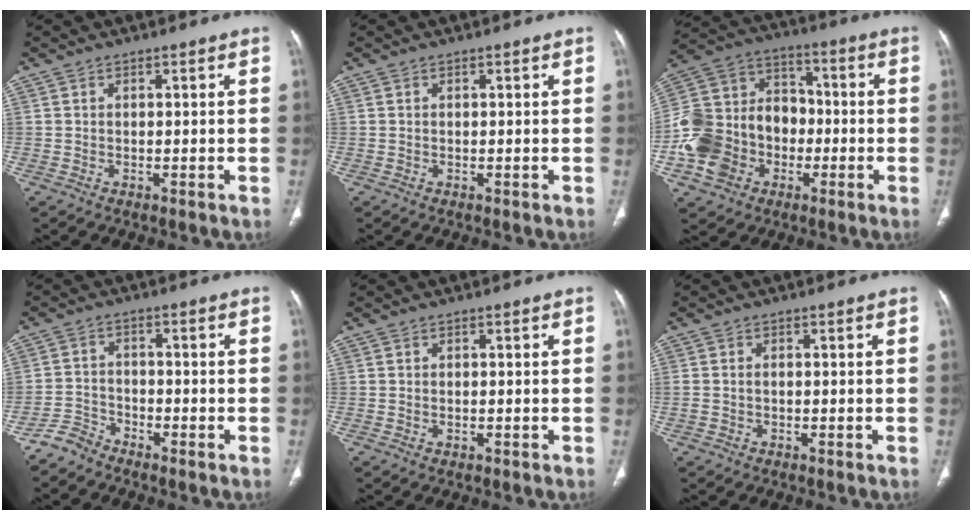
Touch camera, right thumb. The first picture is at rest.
{"total": 0.0}
{"total": 18.5, "force": [-5.1, 14.9, 9.7], "torque": [-0.165, 0.059, -0.091]}
{"total": 3.5, "force": [-3.3, 1.1, -0.1], "torque": [0.008, 0.012, -0.072]}
{"total": 0.7, "force": [-0.2, 0.4, 0.5], "torque": [-0.012, 0.005, 0.000]}
{"total": 1.1, "force": [-0.2, 0.8, 0.7], "torque": [-0.022, 0.007, 0.000]}